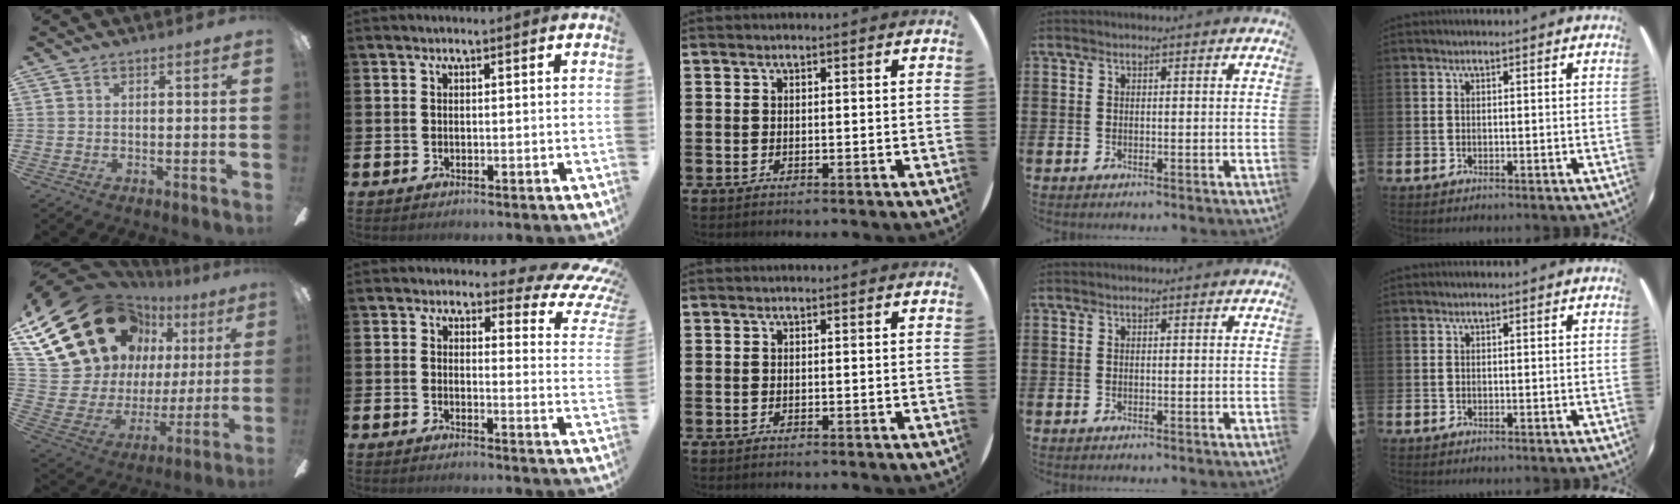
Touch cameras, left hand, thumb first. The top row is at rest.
{"thumb": {"total": 26.4, "force": [14.7, 17.8, 13.0], "torque": [-0.253, -0.091, 0.296]}, "index": {"total": 3.9, "force": [2.9, 1.9, 1.9], "torque": [-0.029, -0.033, 0.038]}}